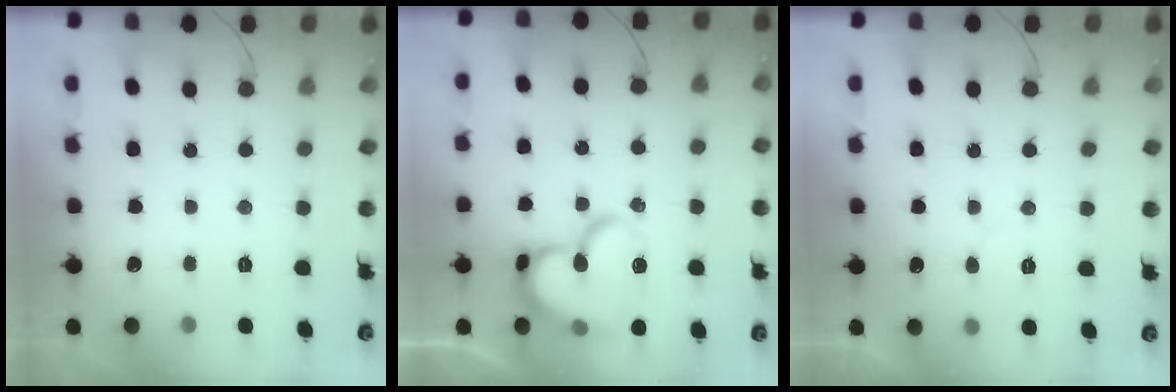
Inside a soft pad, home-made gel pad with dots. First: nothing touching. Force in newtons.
{"total": 18.1, "press": 18.0, "slide": 1.8}
{"total": 4.6, "press": 4.6, "slide": 0.3}